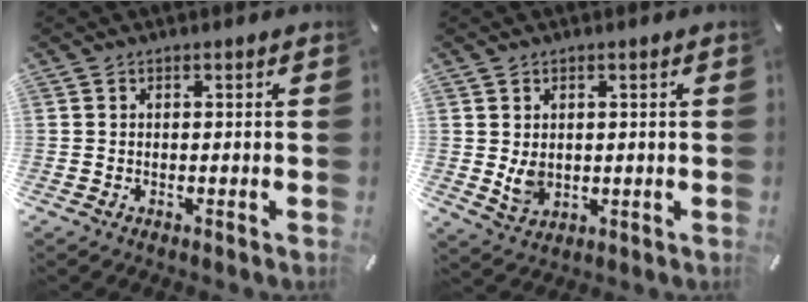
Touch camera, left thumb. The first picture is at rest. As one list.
[{"total": 4.5, "force": [0.6, 3.6, 2.6], "torque": [-0.045, -0.007, 0.009]}]